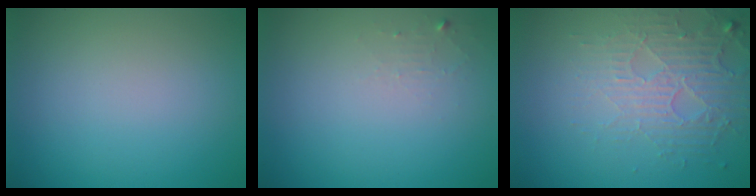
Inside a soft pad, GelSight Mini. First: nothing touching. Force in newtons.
{"total": 1.0, "press": 1.0, "slide": 0.1}
{"total": 5.1, "press": 3.4, "slide": 3.8}